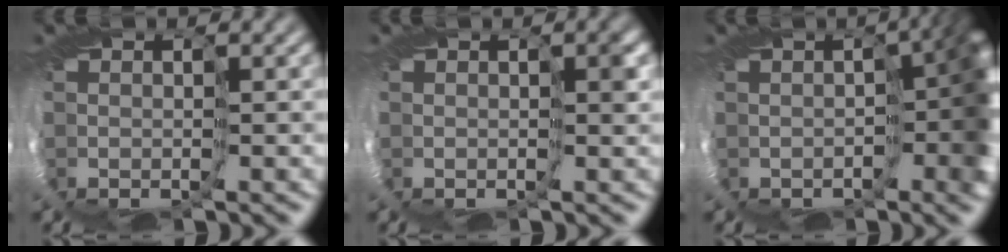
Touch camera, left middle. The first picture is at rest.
{"total": 0.9, "force": [0.1, 0.2, 0.9], "torque": [-0.012, 0.001, 0.002]}
{"total": 6.8, "force": [-0.4, 2.5, 6.3], "torque": [-0.076, -0.012, -0.006]}